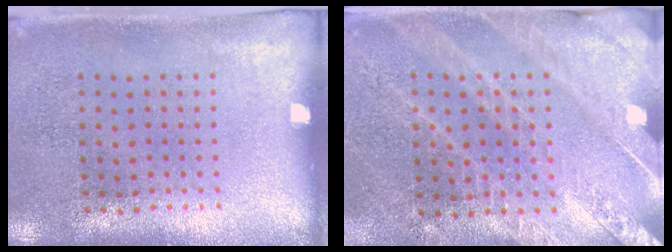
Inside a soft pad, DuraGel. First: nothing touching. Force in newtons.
{"total": 2.7, "press": 2.7, "slide": 0.5}